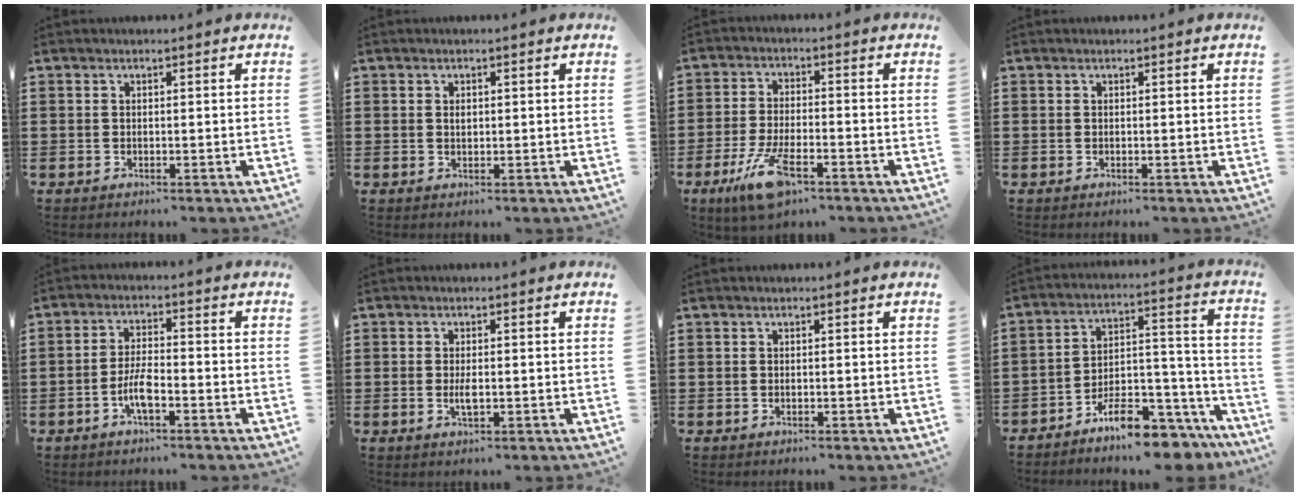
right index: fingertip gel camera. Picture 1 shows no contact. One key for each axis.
{"total": 1.1, "fx": 0.3, "fy": 0.6, "fz": 0.8, "tx": -0.019, "ty": 0.002, "tz": 0.004}
{"total": 8.7, "fx": -4.6, "fy": 2.6, "fz": 6.9, "tx": -0.152, "ty": -0.012, "tz": -0.083}
{"total": 0.0}
{"total": 5.0, "fx": -2.2, "fy": 1.4, "fz": 4.3, "tx": -0.099, "ty": -0.004, "tz": -0.047}
{"total": 2.4, "fx": -0.4, "fy": 0.8, "fz": 2.2, "tx": -0.048, "ty": -0.003, "tz": -0.009}
{"total": 0.0}
{"total": 9.6, "fx": -8.9, "fy": 2.0, "fz": 3.1, "tx": -0.039, "ty": 0.036, "tz": -0.167}